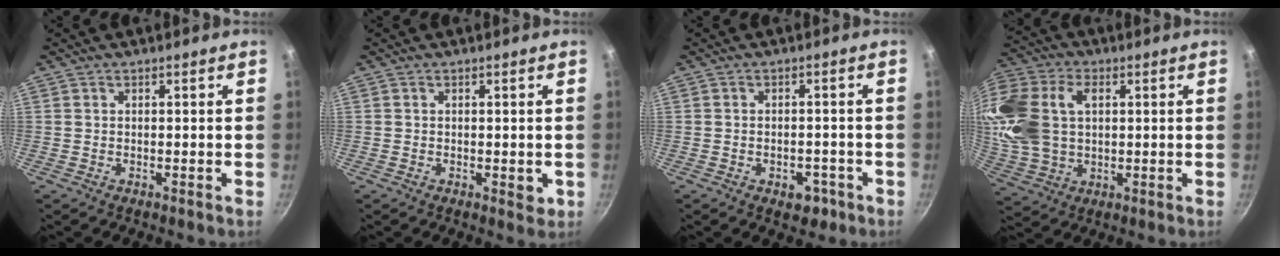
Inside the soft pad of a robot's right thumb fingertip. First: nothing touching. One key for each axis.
{"total": 1.9, "fx": -0.3, "fy": 1.2, "fz": 1.5, "tx": -0.018, "ty": -0.005, "tz": -0.004}
{"total": 4.3, "fx": -2.2, "fy": 2.7, "fz": 2.6, "tx": -0.016, "ty": 0.015, "tz": -0.020}
{"total": 20.5, "fx": 4.2, "fy": 14.4, "fz": 14.0, "tx": -0.313, "ty": 0.021, "tz": 0.080}